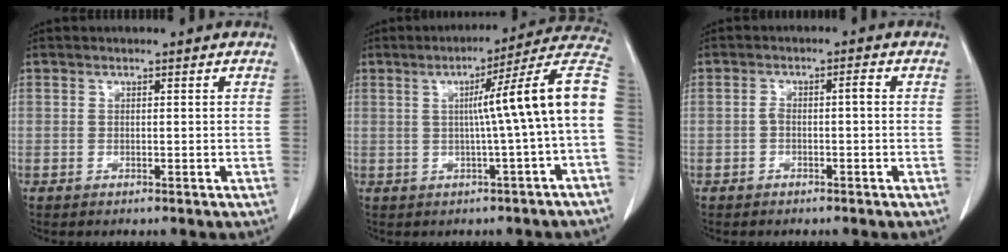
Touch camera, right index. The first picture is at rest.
{"total": 12.5, "force": [0.1, -1.9, 12.3], "torque": [-0.155, 0.025, -0.005]}
{"total": 2.2, "force": [-0.4, 0.6, 2.1], "torque": [-0.039, 0.011, -0.006]}